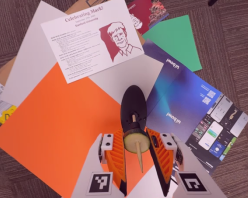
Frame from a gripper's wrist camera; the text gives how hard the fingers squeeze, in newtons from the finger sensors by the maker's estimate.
{"total": 10.2, "left": 10.5, "right": 10.0}